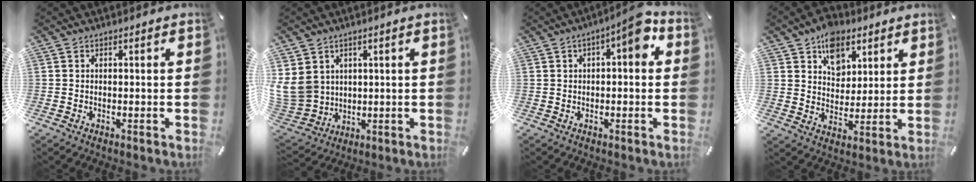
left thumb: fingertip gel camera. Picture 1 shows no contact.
{"total": 9.5, "force": [3.2, 8.6, 2.7], "torque": [-0.092, -0.021, 0.065]}
{"total": 7.6, "force": [2.3, 2.8, 6.7], "torque": [-0.088, -0.005, 0.030]}
{"total": 9.7, "force": [5.3, 7.4, 3.4], "torque": [-0.039, -0.028, 0.094]}